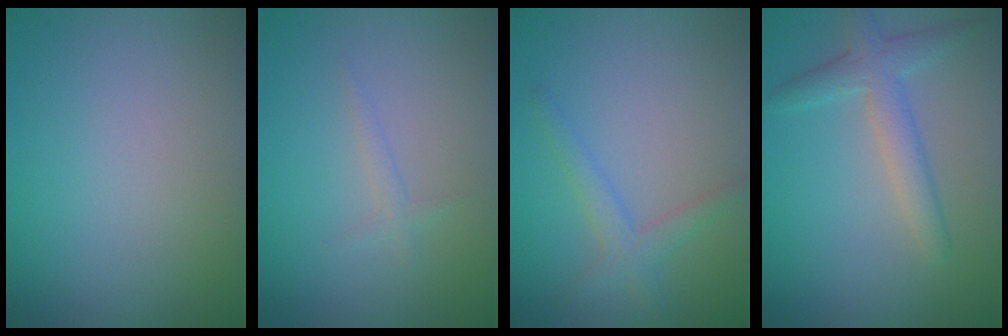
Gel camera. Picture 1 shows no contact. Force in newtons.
{"total": 0.9, "press": 0.9, "slide": 0.1}
{"total": 2.2, "press": 2.2, "slide": 0.1}
{"total": 3.1, "press": 3.0, "slide": 0.1}